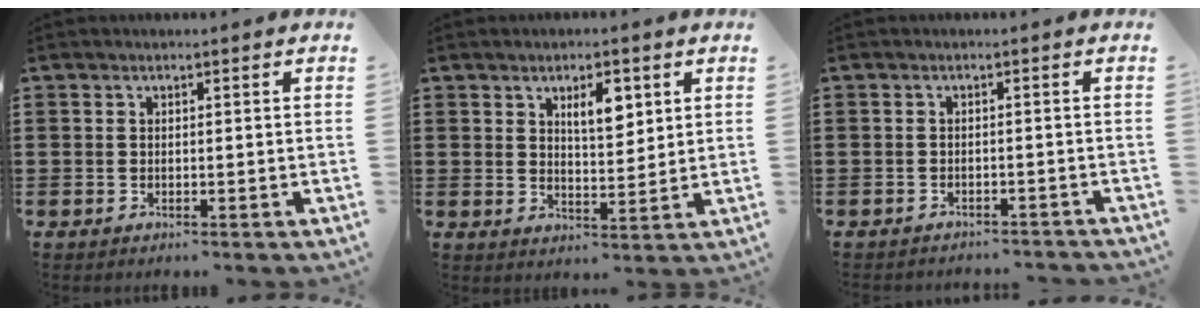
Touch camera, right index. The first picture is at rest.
{"total": 4.9, "force": [2.4, 2.0, 3.8], "torque": [-0.059, -0.002, 0.036]}
{"total": 1.3, "force": [-1.3, 0.1, 0.1], "torque": [-0.007, 0.002, -0.028]}